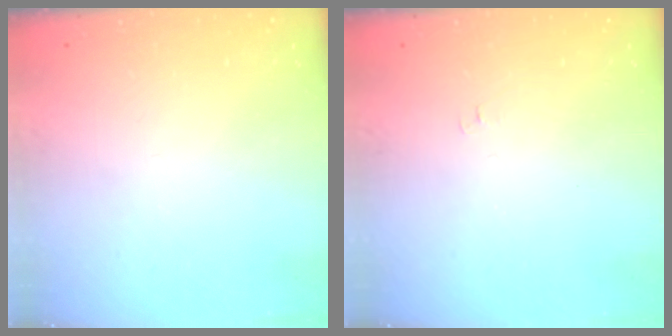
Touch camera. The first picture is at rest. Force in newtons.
{"total": 3.7, "press": 3.7, "slide": 0.5}